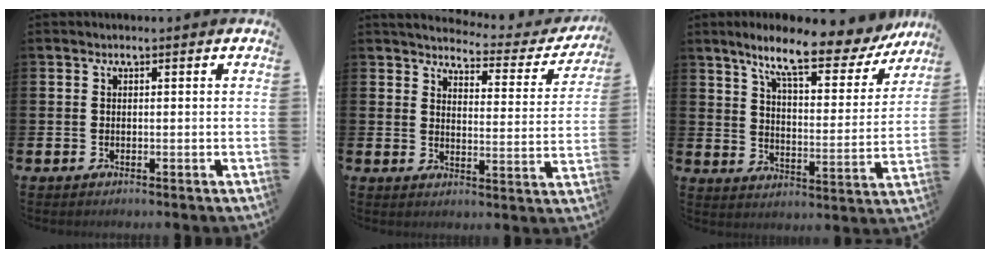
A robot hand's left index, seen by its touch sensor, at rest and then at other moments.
{"total": 3.8, "force": [3.6, 0.9, 0.8], "torque": [-0.021, -0.036, 0.052]}
{"total": 10.5, "force": [8.5, 2.1, 5.7], "torque": [-0.120, -0.048, 0.139]}